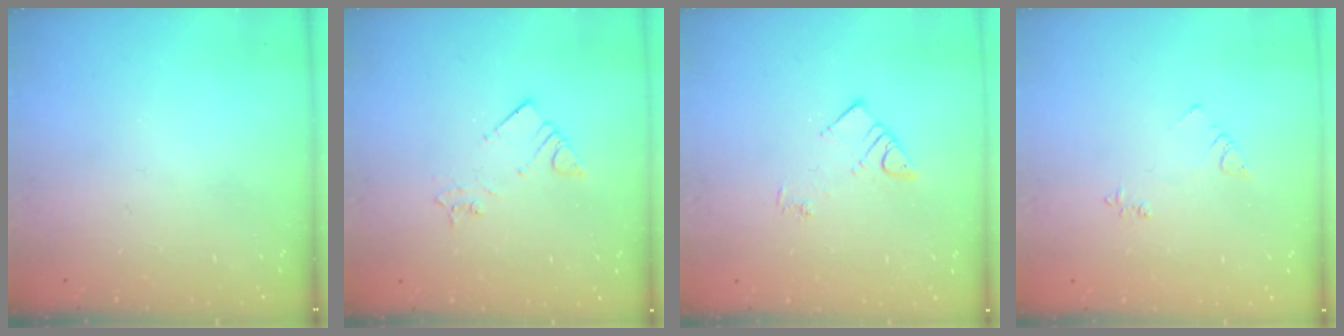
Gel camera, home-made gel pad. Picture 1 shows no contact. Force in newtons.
{"total": 2.8, "press": 2.7, "slide": 0.5}
{"total": 3.8, "press": 3.8, "slide": 0.4}
{"total": 3.9, "press": 3.8, "slide": 0.7}